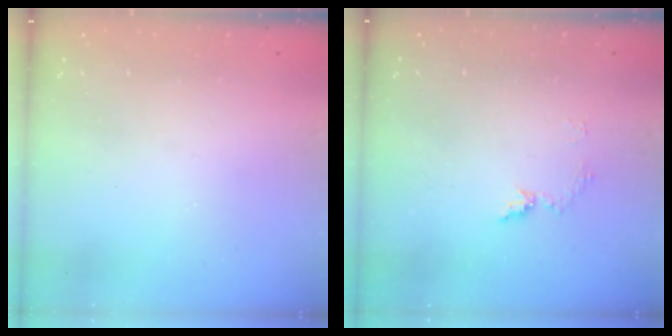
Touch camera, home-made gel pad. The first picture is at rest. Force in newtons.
{"total": 6.4, "press": 6.4, "slide": 0.7}